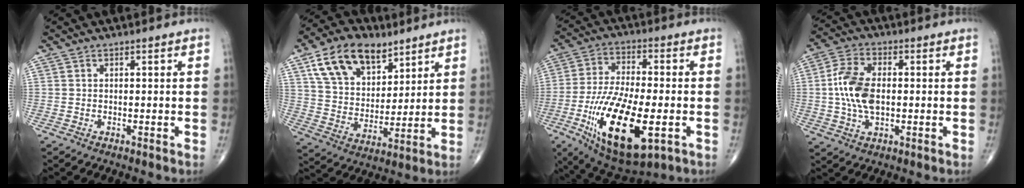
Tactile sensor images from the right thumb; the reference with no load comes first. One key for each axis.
{"total": 16.5, "fx": 9.2, "fy": 9.9, "fz": 9.4, "tx": -0.131, "ty": -0.031, "tz": 0.170}
{"total": 21.9, "fx": -6.7, "fy": 8.8, "fz": 18.9, "tx": -0.374, "ty": -0.006, "tz": -0.105}
{"total": 10.4, "fx": 0.0, "fy": 6.0, "fz": 8.6, "tx": -0.175, "ty": 0.009, "tz": -0.002}